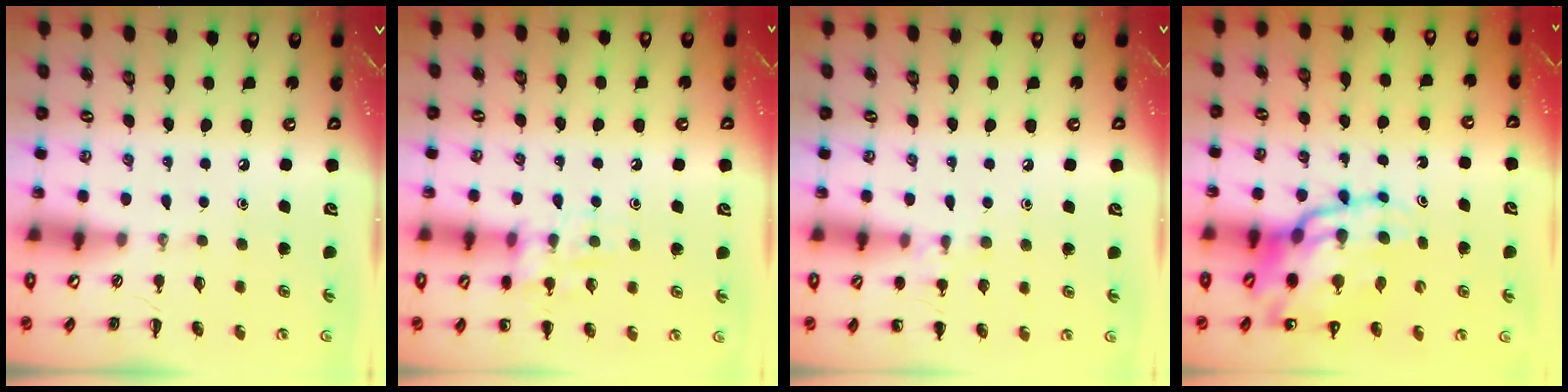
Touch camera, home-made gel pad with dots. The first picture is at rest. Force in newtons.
{"total": 11.2, "press": 11.2, "slide": 0.8}
{"total": 6.8, "press": 6.5, "slide": 2.1}
{"total": 18.2, "press": 17.5, "slide": 5.0}